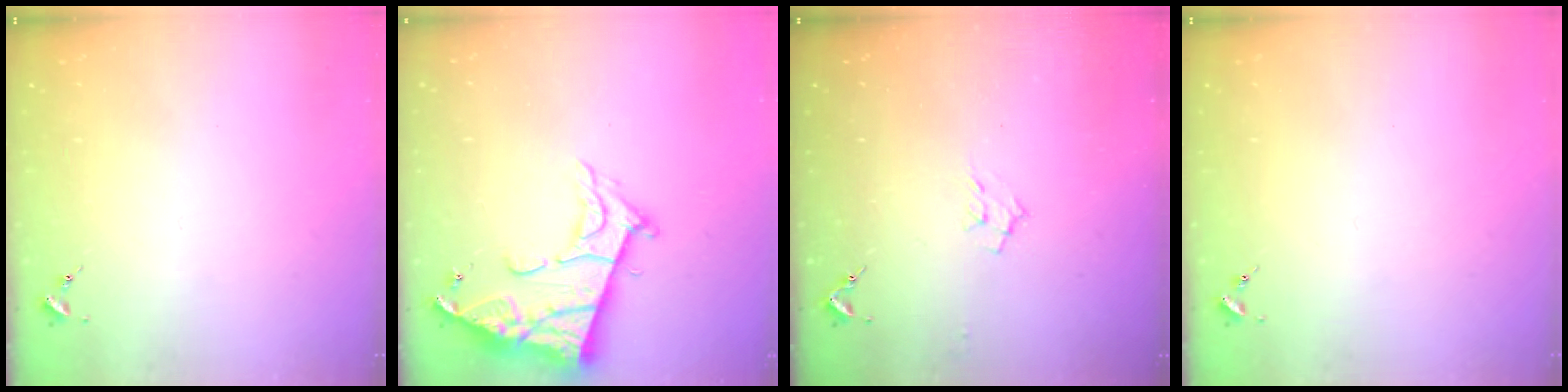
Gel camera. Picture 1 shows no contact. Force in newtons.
{"total": 14.9, "press": 14.8, "slide": 1.4}
{"total": 6.2, "press": 6.1, "slide": 0.9}
{"total": 0.0}